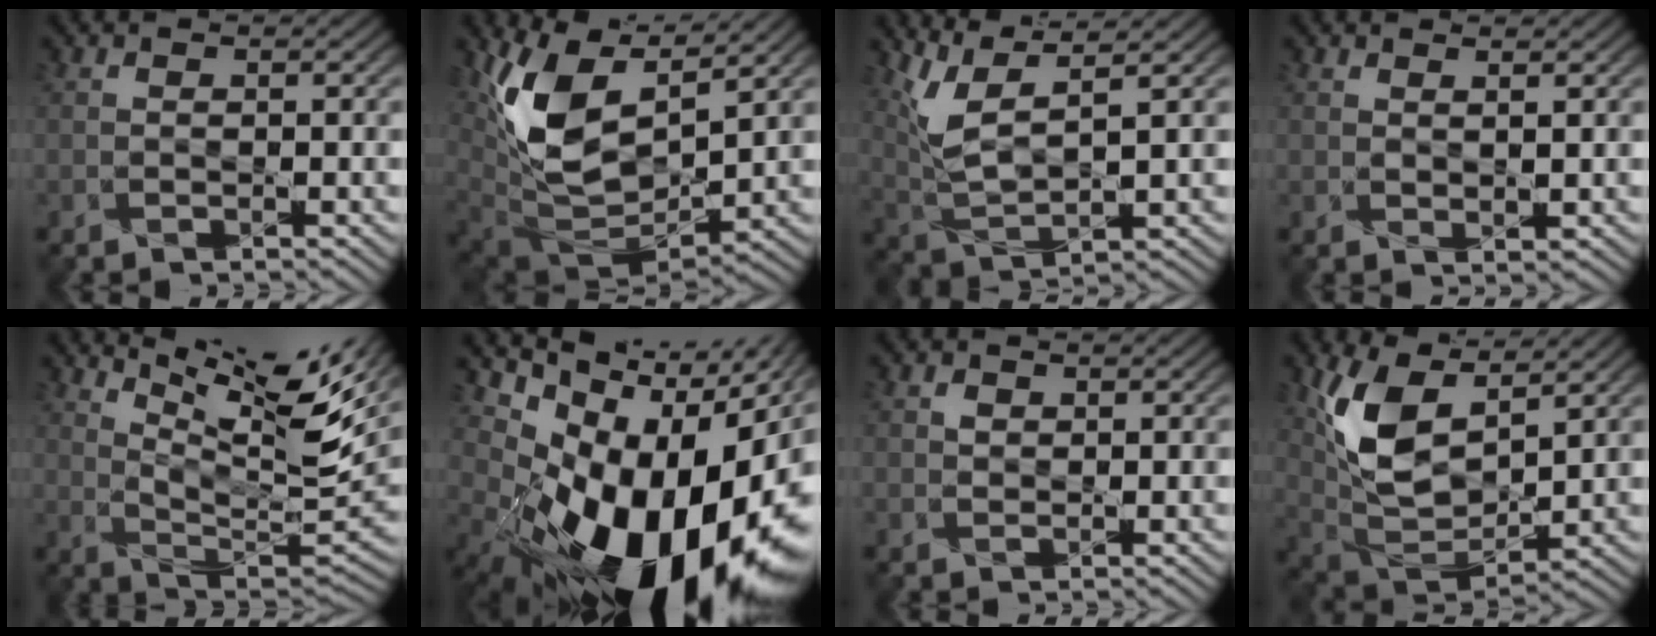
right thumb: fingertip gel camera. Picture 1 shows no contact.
{"total": 13.1, "force": [5.7, 6.5, 9.7], "torque": [-0.216, -0.001, 0.114]}
{"total": 6.7, "force": [4.2, 1.8, 4.9], "torque": [-0.118, 0.000, 0.094]}
{"total": 1.1, "force": [1.0, 0.2, 0.3], "torque": [-0.010, -0.002, 0.021]}
{"total": 13.8, "force": [8.1, 3.6, 10.6], "torque": [-0.186, -0.005, 0.145]}
{"total": 20.1, "force": [-3.5, 13.1, 14.9], "torque": [-0.211, -0.038, -0.037]}
{"total": 1.0, "force": [0.5, 0.9, 0.0], "torque": [-0.001, -0.004, 0.012]}
{"total": 10.4, "force": [5.2, 5.1, 7.4], "torque": [-0.174, -0.001, 0.109]}